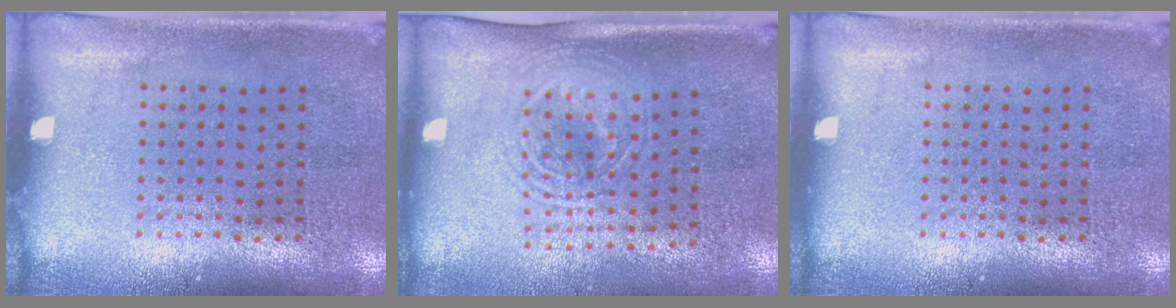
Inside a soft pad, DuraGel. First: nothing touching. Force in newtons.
{"total": 1.6, "press": 1.3, "slide": 0.9}
{"total": 0.0}